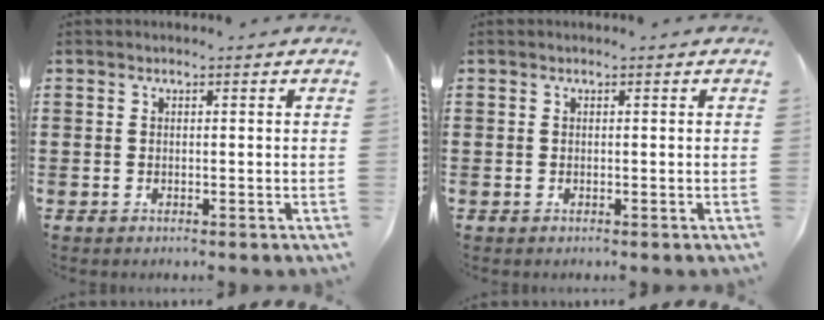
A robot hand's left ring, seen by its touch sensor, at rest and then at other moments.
{"total": 0.0}